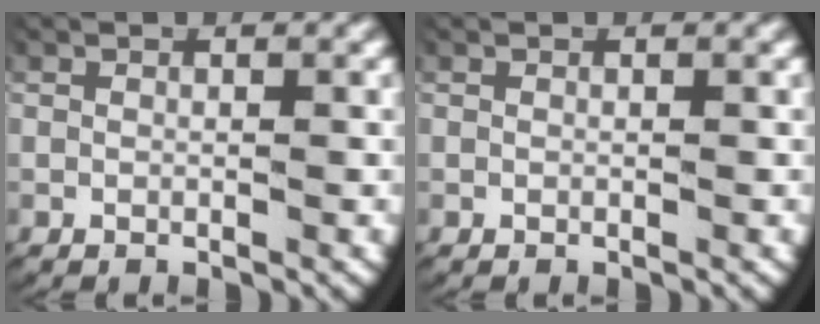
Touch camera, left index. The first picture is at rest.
{"total": 0.0}